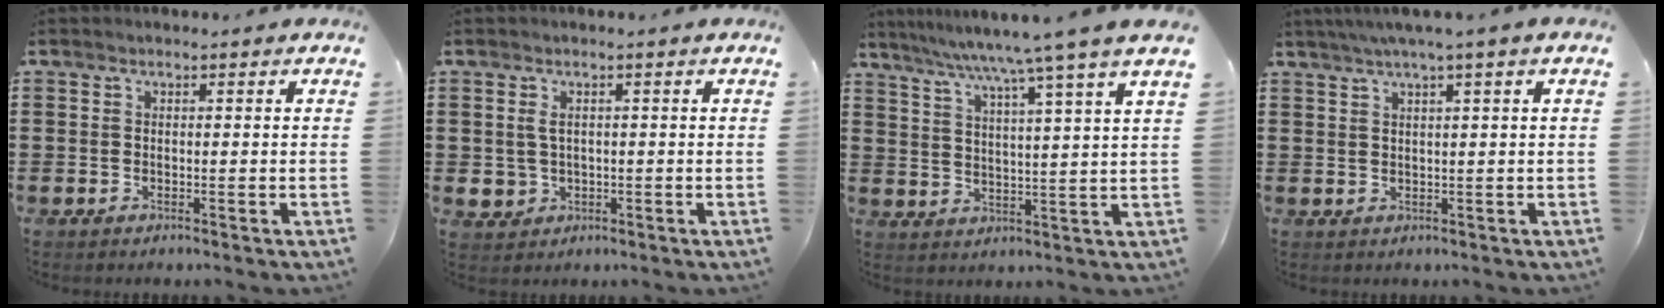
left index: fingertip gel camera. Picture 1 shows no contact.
{"total": 2.2, "force": [0.4, 1.6, 1.4], "torque": [-0.032, 0.007, 0.006]}
{"total": 7.3, "force": [5.9, -1.8, 4.0], "torque": [-0.097, -0.036, 0.091]}
{"total": 2.4, "force": [1.3, -0.5, 1.9], "torque": [-0.036, 0.000, 0.021]}